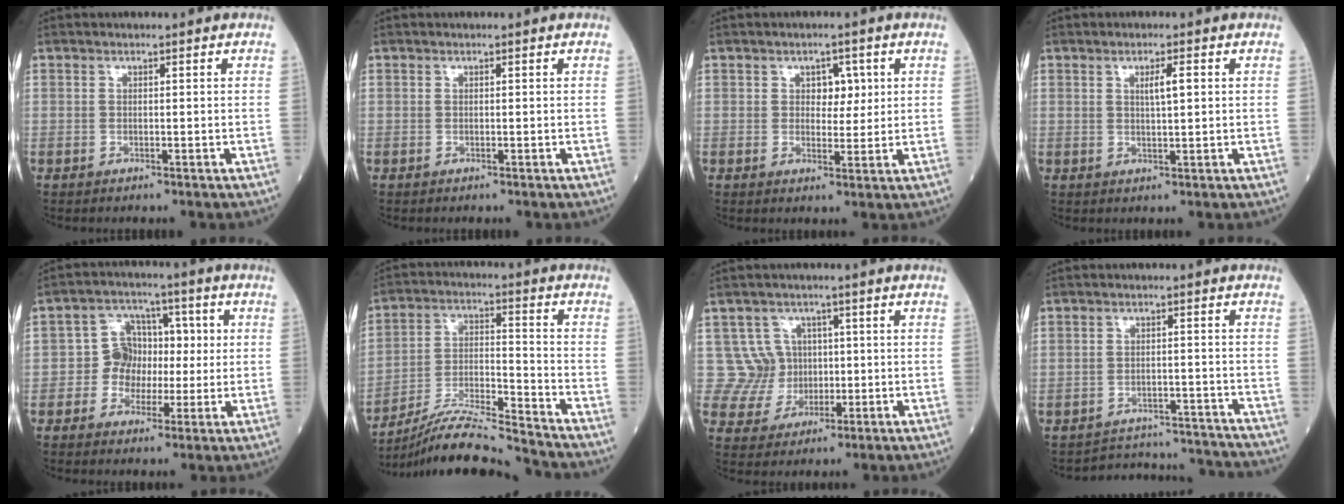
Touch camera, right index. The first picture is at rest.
{"total": 0.0}
{"total": 3.4, "force": [1.1, 2.2, 2.3], "torque": [-0.022, 0.005, 0.015]}
{"total": 2.6, "force": [0.8, 0.3, 2.5], "torque": [-0.042, 0.001, 0.013]}
{"total": 7.3, "force": [-0.4, 6.6, 3.1], "torque": [-0.042, 0.031, -0.009]}
{"total": 13.3, "force": [-12.6, -1.3, 4.0], "torque": [-0.076, 0.008, -0.234]}
{"total": 6.3, "force": [1.0, 6.2, -0.4], "torque": [0.024, 0.020, 0.025]}
{"total": 10.7, "force": [-10.6, 1.2, -0.5], "torque": [0.011, 0.025, -0.136]}